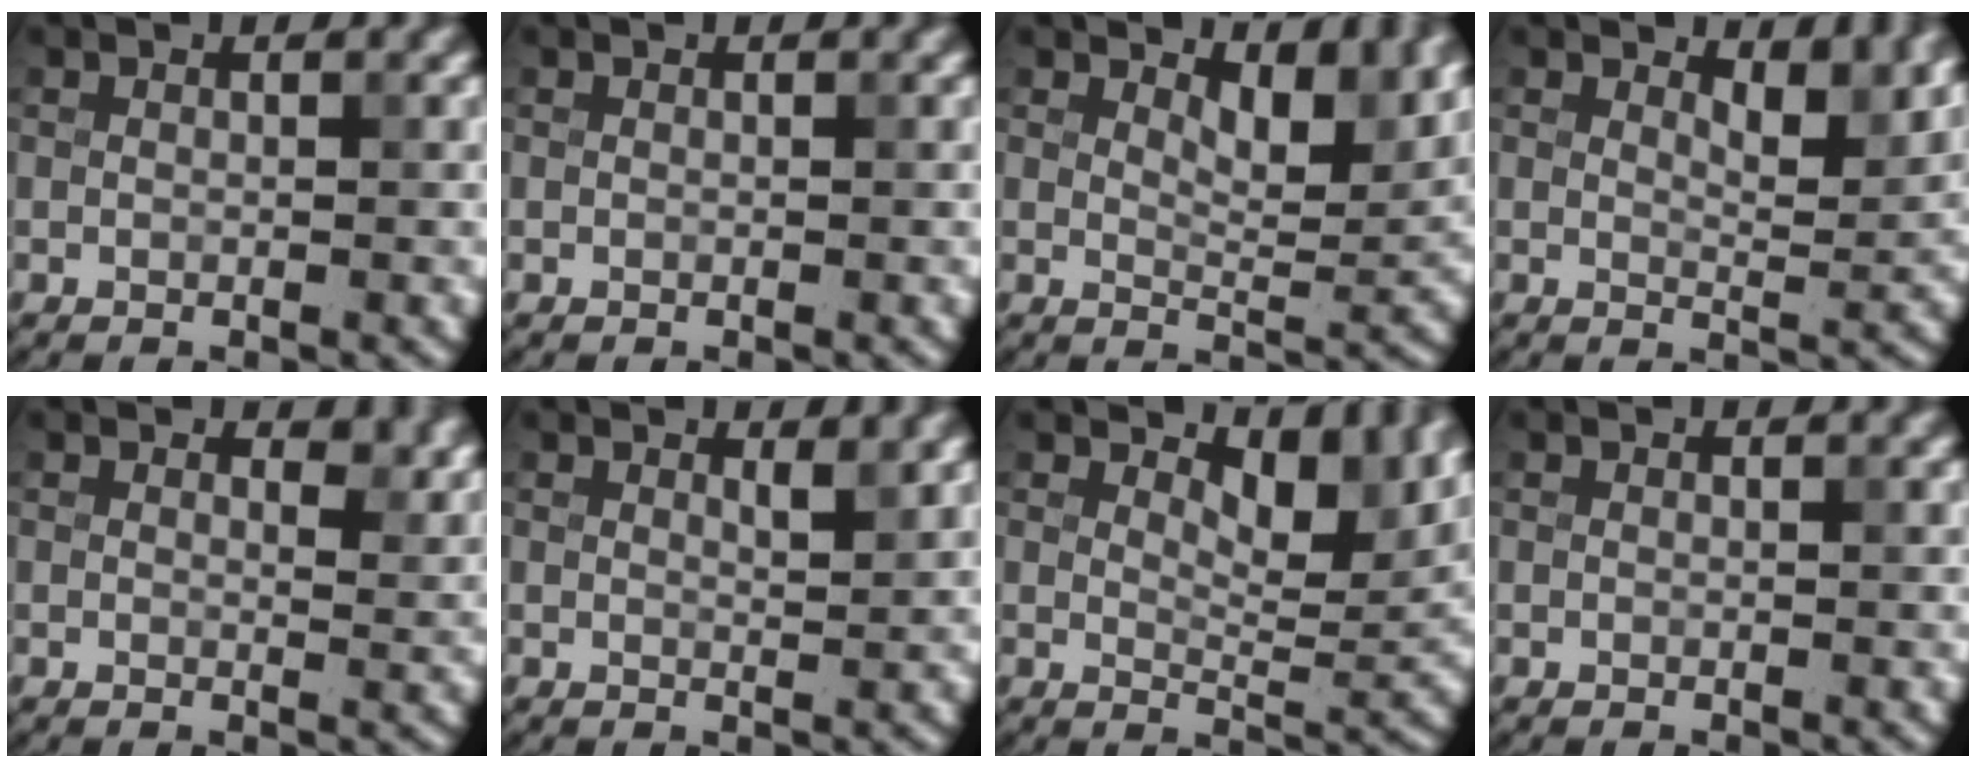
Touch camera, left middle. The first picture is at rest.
{"total": 0.0}
{"total": 5.3, "force": [3.5, 2.1, 3.3], "torque": [-0.050, -0.009, 0.047]}
{"total": 3.0, "force": [2.2, 1.0, 1.8], "torque": [-0.029, -0.006, 0.028]}
{"total": 2.1, "force": [1.5, 1.0, 1.1], "torque": [-0.016, -0.009, 0.018]}
{"total": 1.1, "force": [0.9, 0.2, 0.6], "torque": [-0.008, -0.001, 0.014]}
{"total": 7.3, "force": [4.6, 3.0, 4.8], "torque": [-0.064, -0.004, 0.071]}
{"total": 0.0}